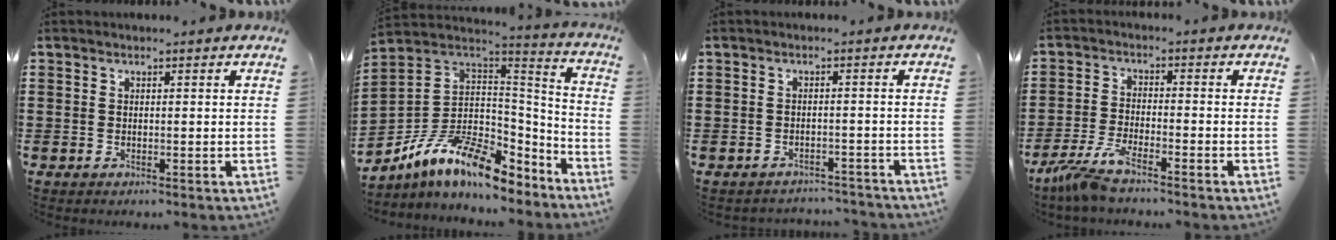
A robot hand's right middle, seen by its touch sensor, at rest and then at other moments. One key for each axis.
{"total": 11.0, "fx": -7.3, "fy": 4.3, "fz": 7.0, "tx": -0.154, "ty": 0.006, "tz": -0.146}
{"total": 2.0, "fx": -2.0, "fy": 0.2, "fz": -0.1, "tx": -0.006, "ty": 0.002, "tz": -0.044}
{"total": 5.5, "fx": -4.6, "fy": 0.4, "fz": 2.9, "tx": -0.074, "ty": -0.013, "tz": -0.092}